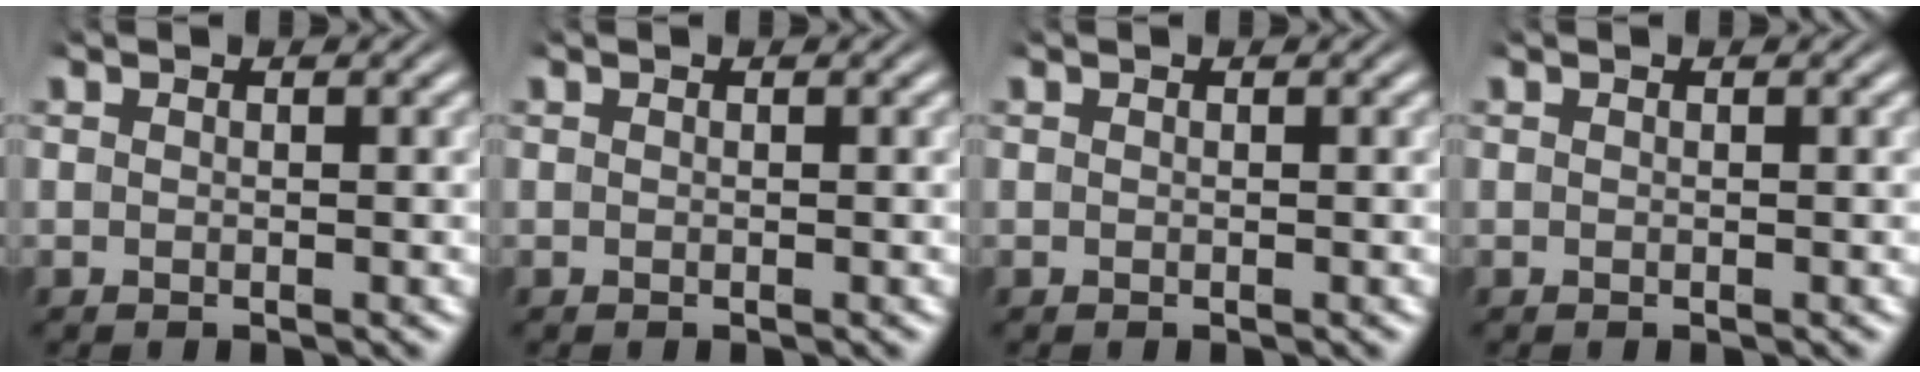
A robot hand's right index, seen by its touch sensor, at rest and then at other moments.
{"total": 0.0}
{"total": 0.0}
{"total": 0.0}